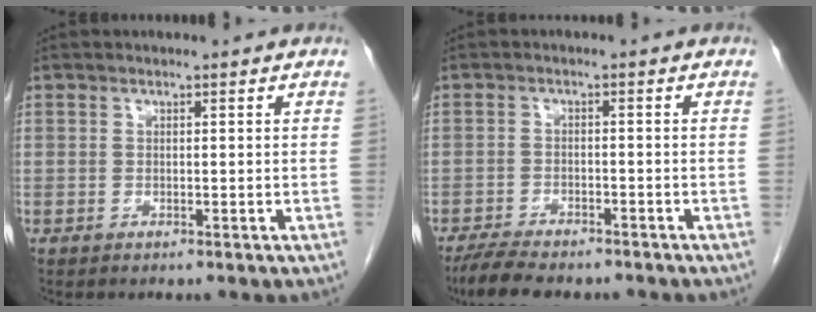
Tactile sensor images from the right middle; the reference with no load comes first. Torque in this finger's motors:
{"motor_torque": [0.02, -0.01, 0.04, 0.06]}